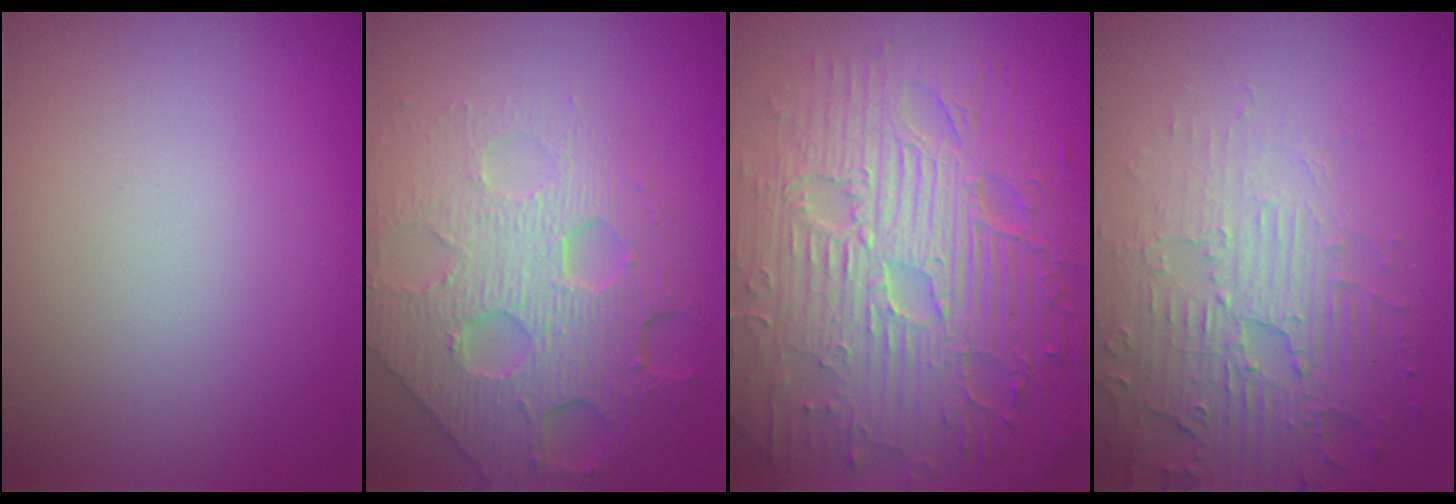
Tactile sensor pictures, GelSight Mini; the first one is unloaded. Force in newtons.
{"total": 7.9, "press": 5.6, "slide": 5.6}
{"total": 11.9, "press": 7.7, "slide": 9.1}
{"total": 5.9, "press": 3.8, "slide": 4.5}